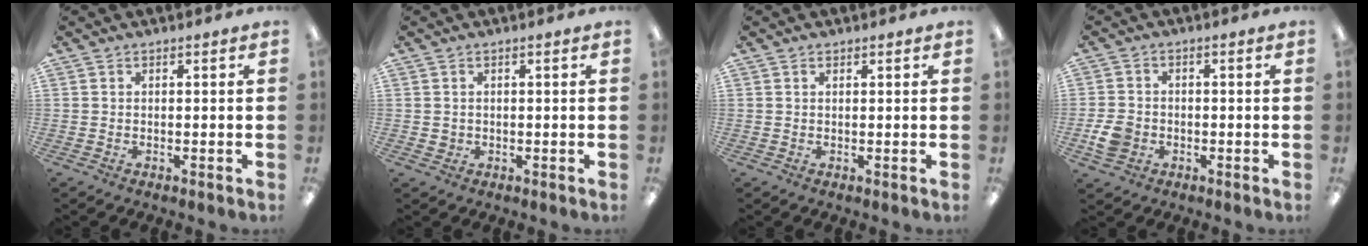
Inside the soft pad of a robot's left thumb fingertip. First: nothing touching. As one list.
[{"total": 1.1, "force": [0.2, 1.1, 0.3], "torque": [-0.007, 0.005, 0.002]}, {"total": 0.6, "force": [0.4, 0.3, 0.3], "torque": [-0.006, 0.003, 0.008]}, {"total": 5.5, "force": [-1.7, 4.3, 2.8], "torque": [-0.057, 0.003, -0.034]}]